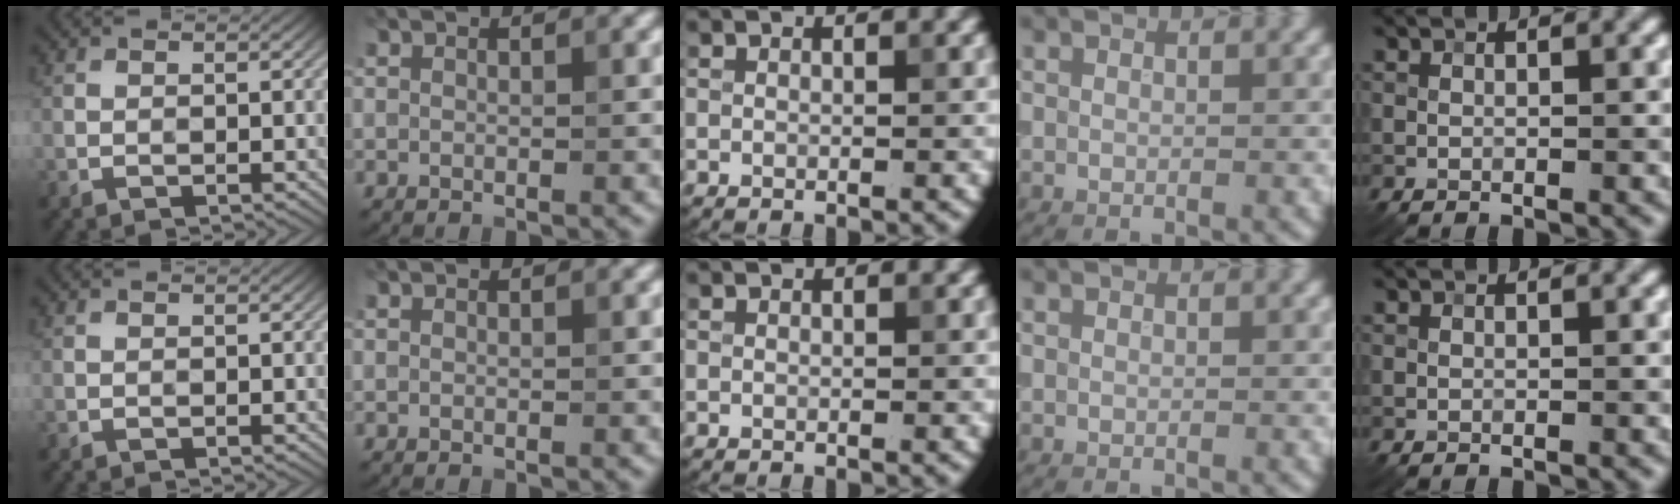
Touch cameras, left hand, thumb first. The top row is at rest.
{}